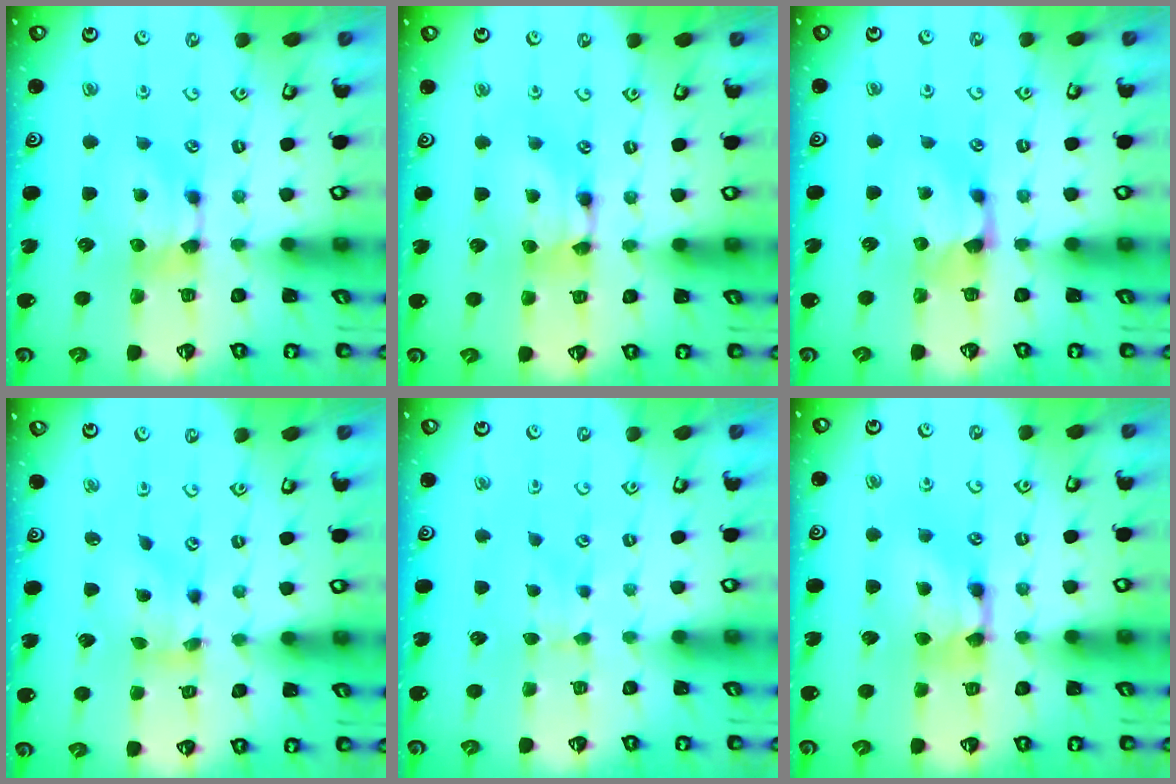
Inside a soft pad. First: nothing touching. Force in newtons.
{"total": 1.9, "press": 1.9, "slide": 0.1}
{"total": 0.6, "press": 0.1, "slide": 0.6}
{"total": 2.3, "press": 2.0, "slide": 1.2}
{"total": 2.6, "press": 2.6, "slide": 0.4}
{"total": 2.6, "press": 2.6, "slide": 0.2}